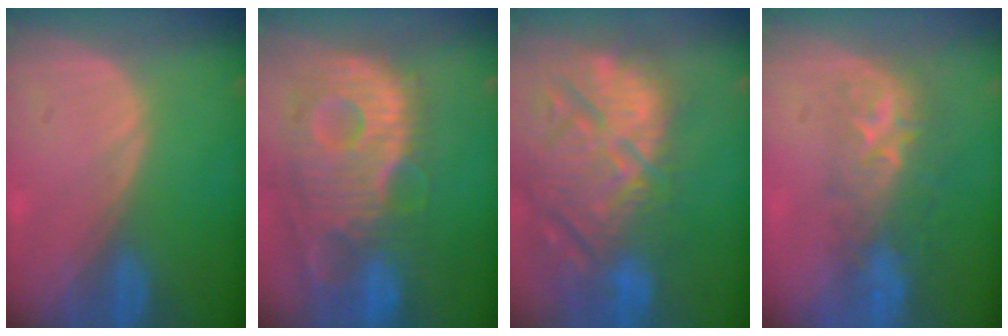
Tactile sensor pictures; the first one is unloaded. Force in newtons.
{"total": 13.5, "press": 11.7, "slide": 6.7}
{"total": 15.2, "press": 13.0, "slide": 7.9}
{"total": 8.5, "press": 7.3, "slide": 4.2}